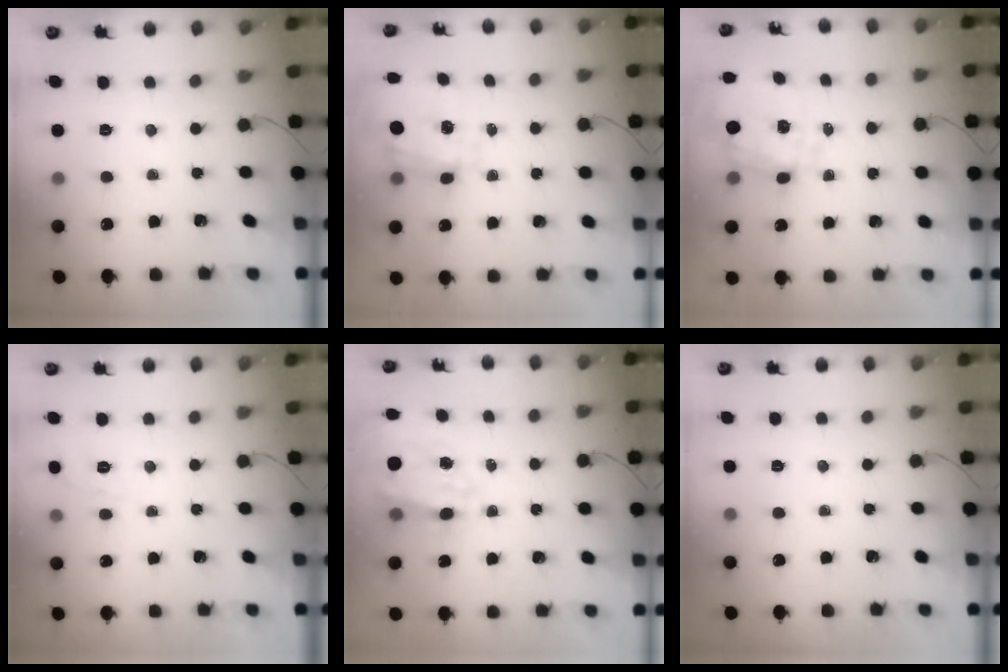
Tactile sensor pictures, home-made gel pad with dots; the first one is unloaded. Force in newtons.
{"total": 3.4, "press": 3.3, "slide": 1.1}
{"total": 2.2, "press": 1.8, "slide": 1.3}
{"total": 5.9, "press": 5.6, "slide": 1.9}
{"total": 13.1, "press": 12.6, "slide": 3.5}
{"total": 0.0}